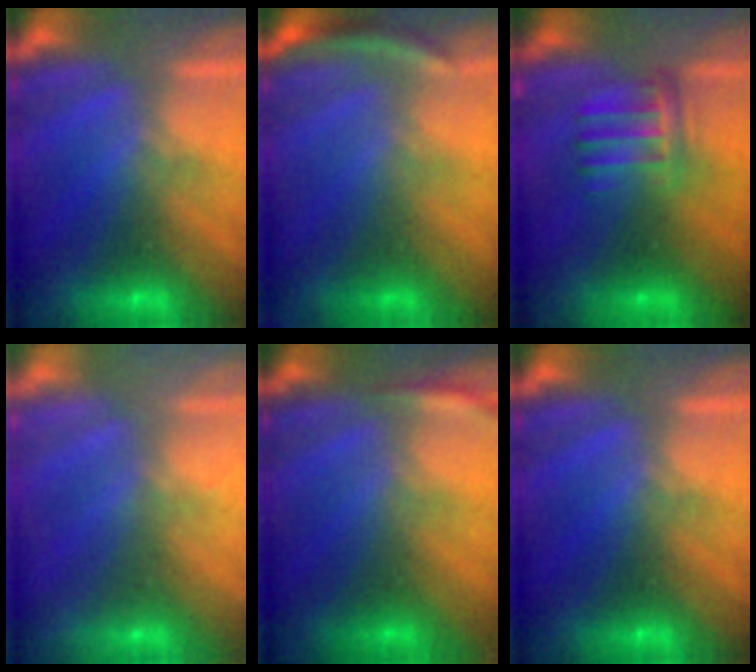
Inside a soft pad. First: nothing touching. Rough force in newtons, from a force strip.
{"total": 2.9}
{"total": 4.4}
{"total": 2.4}
{"total": 2.8}
{"total": 0.0}